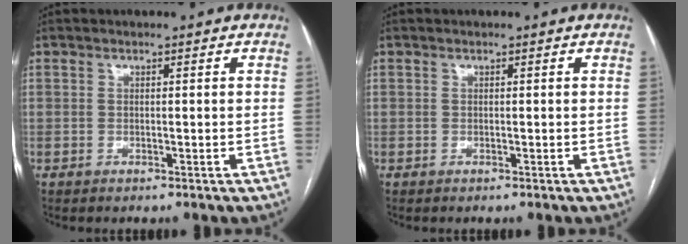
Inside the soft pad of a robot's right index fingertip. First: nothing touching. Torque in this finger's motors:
{"motor_torque": [0.02, 0.02, 0.00, 0.01]}